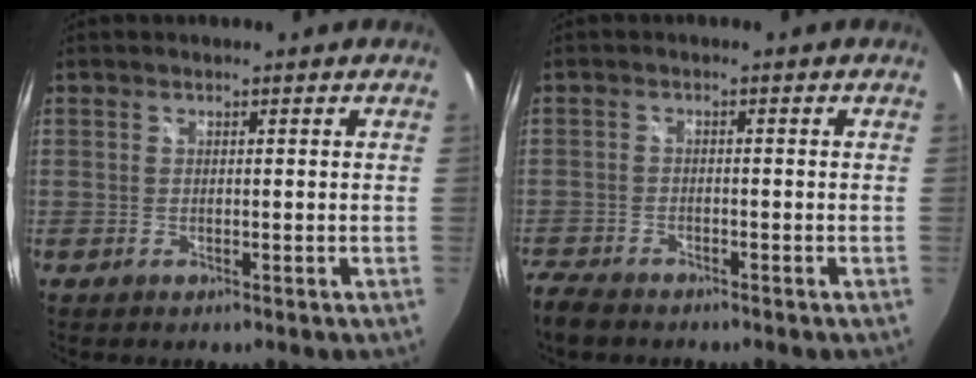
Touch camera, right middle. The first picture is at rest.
{"total": 5.3, "force": [-4.7, 1.6, 1.9], "torque": [-0.064, -0.022, -0.094]}